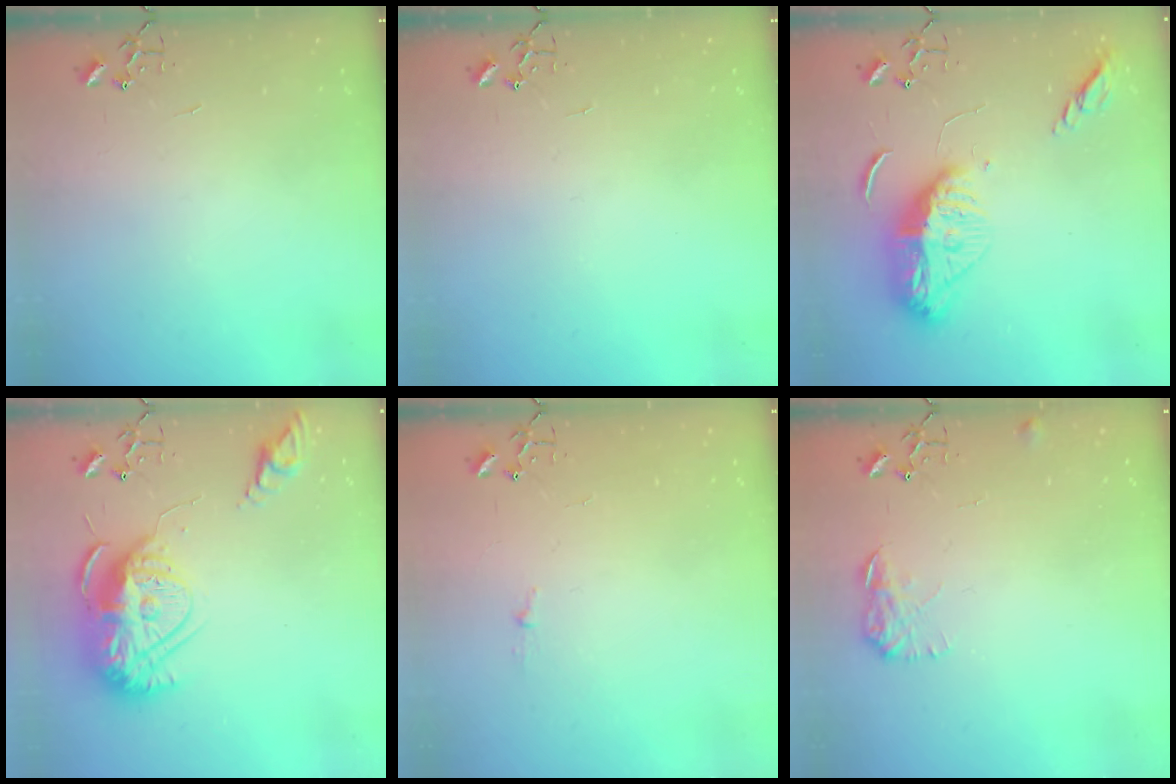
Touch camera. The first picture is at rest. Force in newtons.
{"total": 0.0}
{"total": 15.6, "press": 15.5, "slide": 1.6}
{"total": 17.0, "press": 16.9, "slide": 1.5}
{"total": 3.1, "press": 3.1, "slide": 0.4}
{"total": 8.2, "press": 8.2, "slide": 0.4}